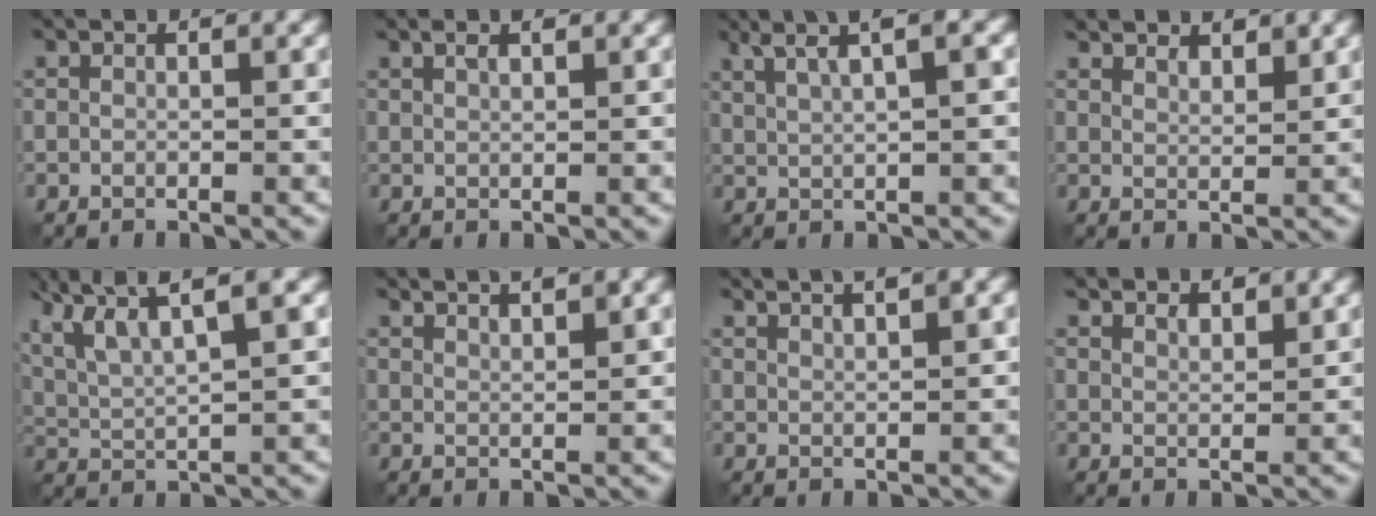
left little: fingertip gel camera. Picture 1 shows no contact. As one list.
[{"total": 1.1, "force": [0.7, 0.3, 0.8], "torque": [-0.014, -0.002, 0.014]}, {"total": 6.3, "force": [3.2, 2.0, 5.1], "torque": [-0.068, 0.026, 0.033]}, {"total": 3.5, "force": [3.1, 1.1, 1.3], "torque": [-0.023, -0.005, 0.053]}, {"total": 8.5, "force": [5.2, 2.1, 6.5], "torque": [-0.121, 0.030, 0.070]}, {"total": 3.3, "force": [2.4, 0.7, 2.1], "torque": [-0.013, 0.006, 0.026]}, {"total": 3.6, "force": [2.4, 0.9, 2.6], "torque": [-0.018, 0.009, 0.018]}, {"total": 2.7, "force": [2.3, 0.8, 1.1], "torque": [-0.014, -0.005, 0.039]}]